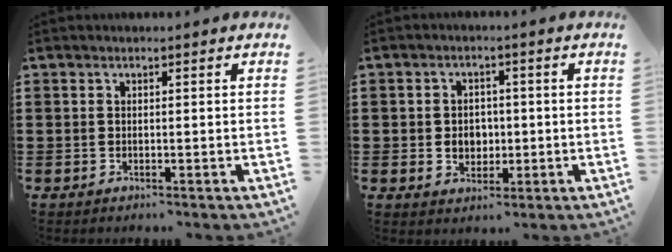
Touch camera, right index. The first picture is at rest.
{"total": 3.6, "force": [-0.2, 3.1, 1.7], "torque": [-0.034, 0.006, -0.010]}